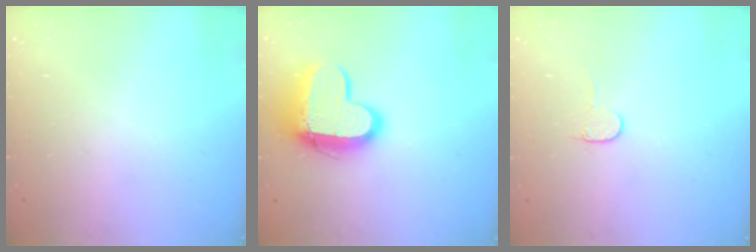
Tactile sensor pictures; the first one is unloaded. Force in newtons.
{"total": 14.4, "press": 14.4, "slide": 1.0}
{"total": 4.0, "press": 4.0, "slide": 0.4}